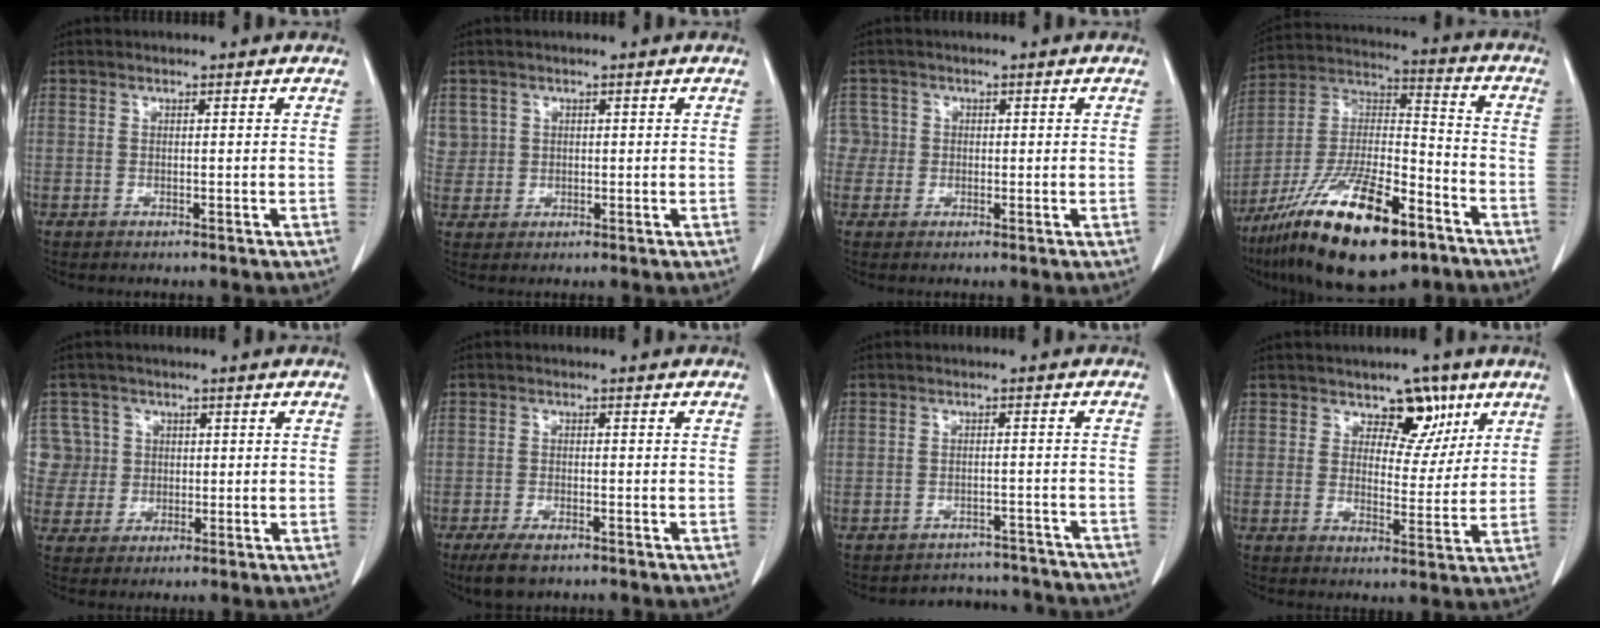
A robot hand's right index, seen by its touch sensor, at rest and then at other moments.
{"total": 3.0, "force": [1.2, 2.7, -0.2], "torque": [0.022, 0.003, 0.019]}
{"total": 2.8, "force": [0.1, 2.8, -0.2], "torque": [0.022, 0.011, 0.000]}
{"total": 21.8, "force": [-13.5, 6.1, 16.0], "torque": [-0.294, -0.012, -0.235]}
{"total": 7.5, "force": [1.5, 7.3, -0.1], "torque": [0.005, 0.033, 0.040]}
{"total": 4.5, "force": [-3.3, 1.5, 2.7], "torque": [-0.054, -0.008, -0.055]}
{"total": 9.4, "force": [-8.9, 3.1, -0.6], "torque": [0.021, 0.028, -0.099]}
{"total": 6.4, "force": [3.7, 4.0, 3.4], "torque": [-0.031, 0.000, 0.053]}